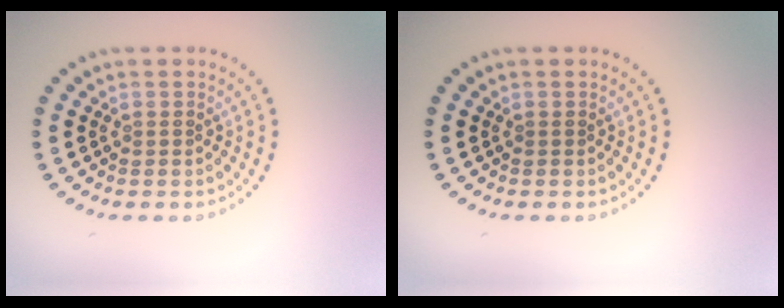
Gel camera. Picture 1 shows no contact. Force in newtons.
{"total": 0.0}